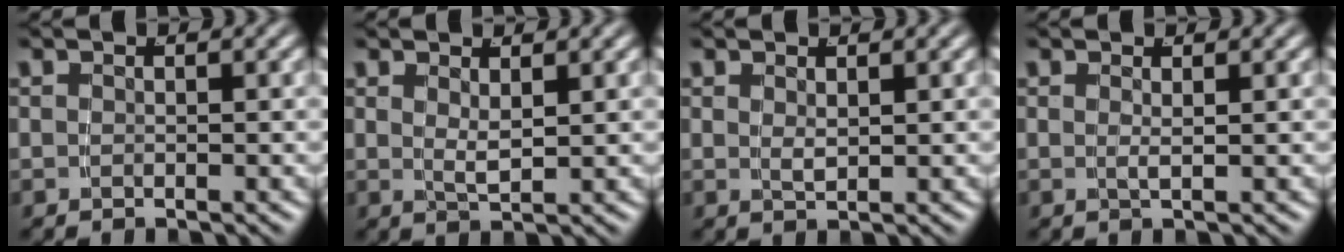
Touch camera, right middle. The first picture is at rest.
{"total": 1.8, "force": [0.9, -0.3, 1.5], "torque": [-0.025, -0.009, 0.023]}
{"total": 1.0, "force": [0.6, -0.4, 0.7], "torque": [-0.011, -0.005, 0.020]}
{"total": 1.1, "force": [0.2, -0.9, 0.7], "torque": [-0.017, -0.008, 0.010]}